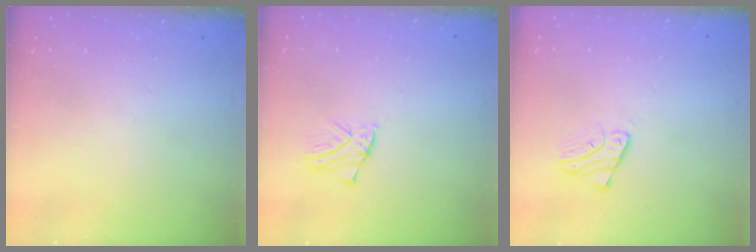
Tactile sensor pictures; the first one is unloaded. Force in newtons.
{"total": 0.9, "press": 0.8, "slide": 0.2}
{"total": 2.4, "press": 2.4, "slide": 0.1}